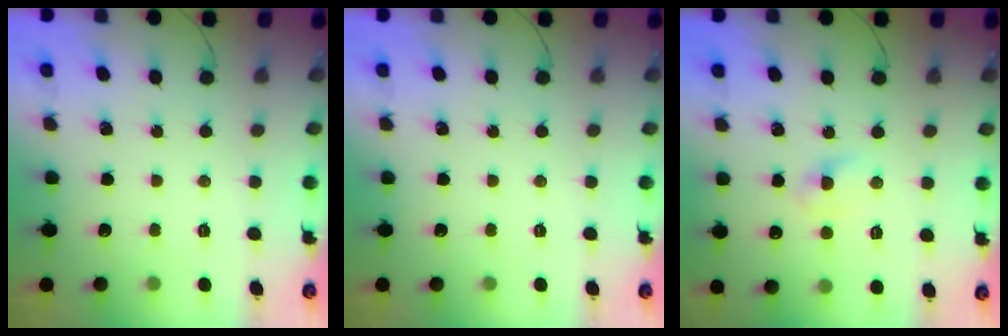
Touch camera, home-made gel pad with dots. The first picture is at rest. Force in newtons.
{"total": 0.0}
{"total": 2.7, "press": 2.5, "slide": 1.0}